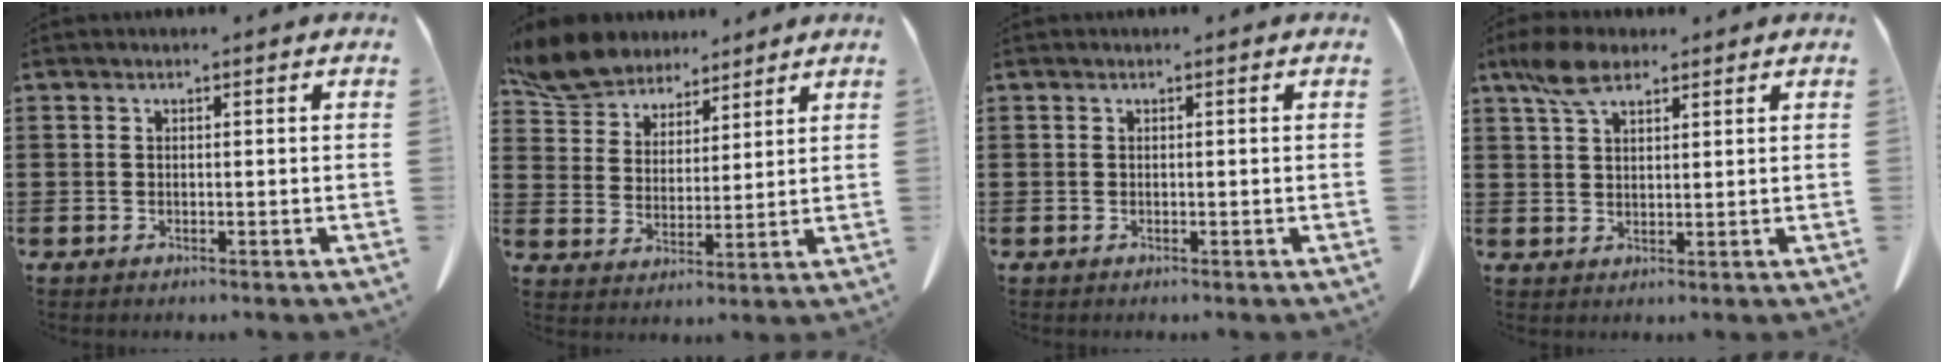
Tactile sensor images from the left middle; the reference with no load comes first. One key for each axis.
{"total": 8.0, "fx": 7.3, "fy": 2.8, "fz": 1.7, "tx": -0.068, "ty": -0.019, "tz": 0.140}
{"total": 0.0}
{"total": 5.9, "fx": 3.8, "fy": 2.4, "fz": 3.8, "tx": -0.086, "ty": 0.006, "tz": 0.071}